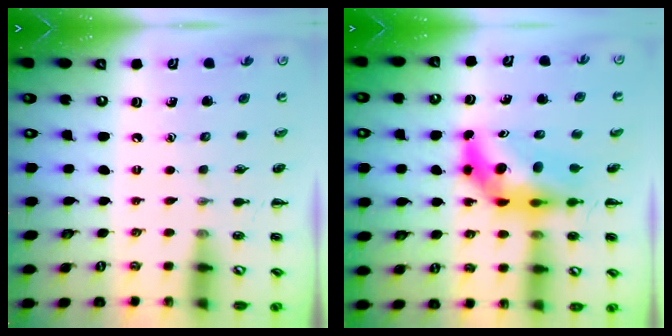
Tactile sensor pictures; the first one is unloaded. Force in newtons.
{"total": 7.6, "press": 7.2, "slide": 2.4}